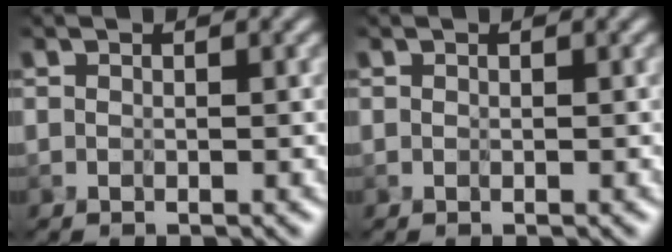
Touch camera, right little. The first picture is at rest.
{"total": 0.0}